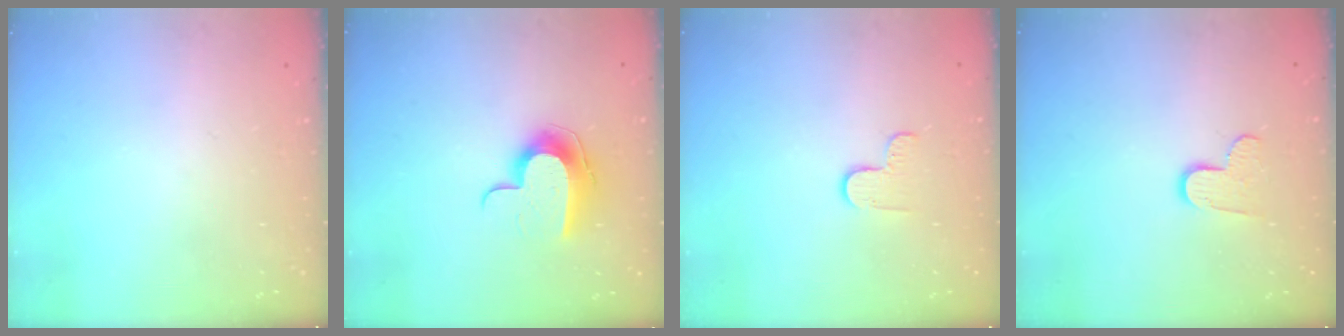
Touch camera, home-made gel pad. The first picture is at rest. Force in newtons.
{"total": 10.3, "press": 10.3, "slide": 0.3}
{"total": 3.8, "press": 3.8, "slide": 0.4}
{"total": 7.0, "press": 7.0, "slide": 0.3}